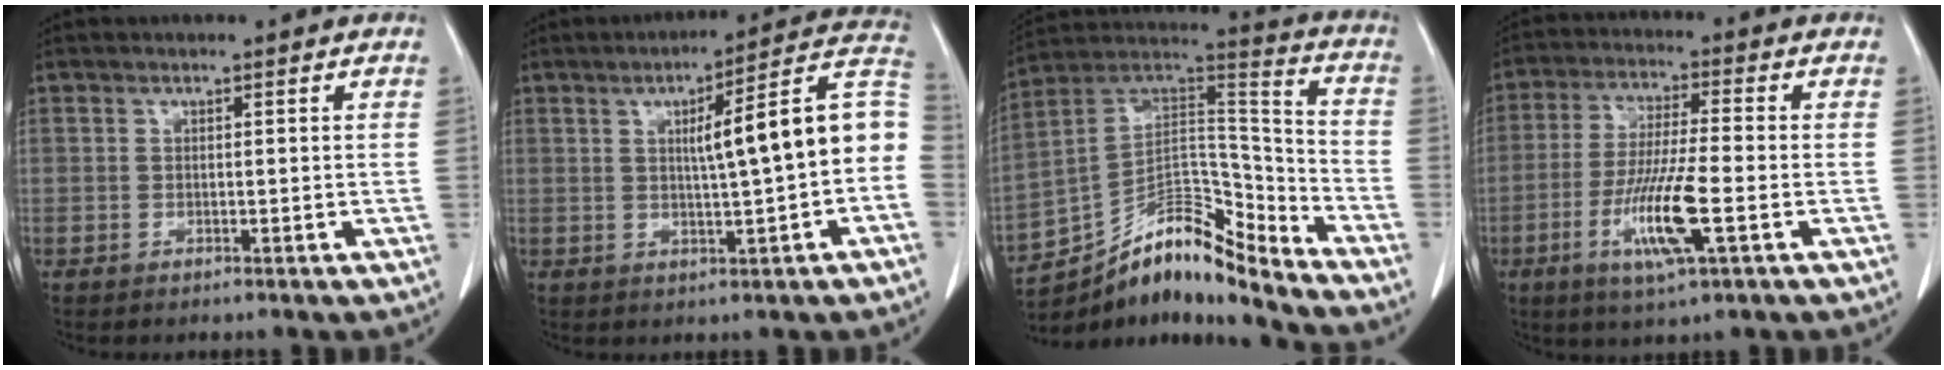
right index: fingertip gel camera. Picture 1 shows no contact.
{"total": 13.2, "force": [0.3, 1.0, 13.1], "torque": [-0.172, 0.035, 0.002]}
{"total": 16.4, "force": [-14.0, 2.8, 8.1], "torque": [-0.123, 0.063, -0.244]}
{"total": 10.9, "force": [-3.7, 0.6, 10.2], "torque": [-0.201, -0.016, -0.070]}